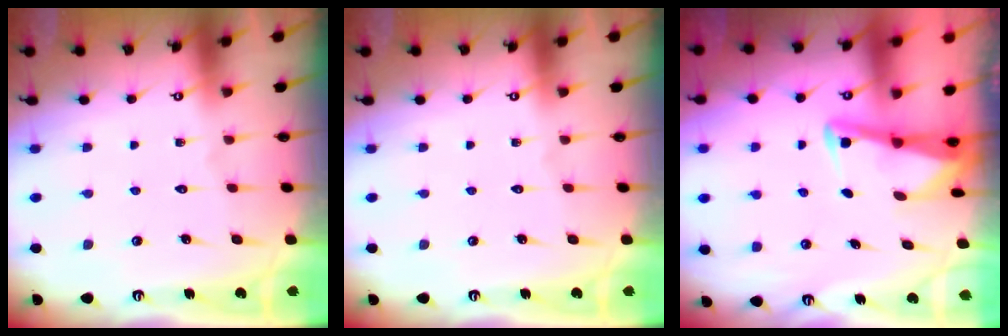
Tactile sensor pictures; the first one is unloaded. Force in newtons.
{"total": 0.0}
{"total": 3.0, "press": 3.0, "slide": 0.4}